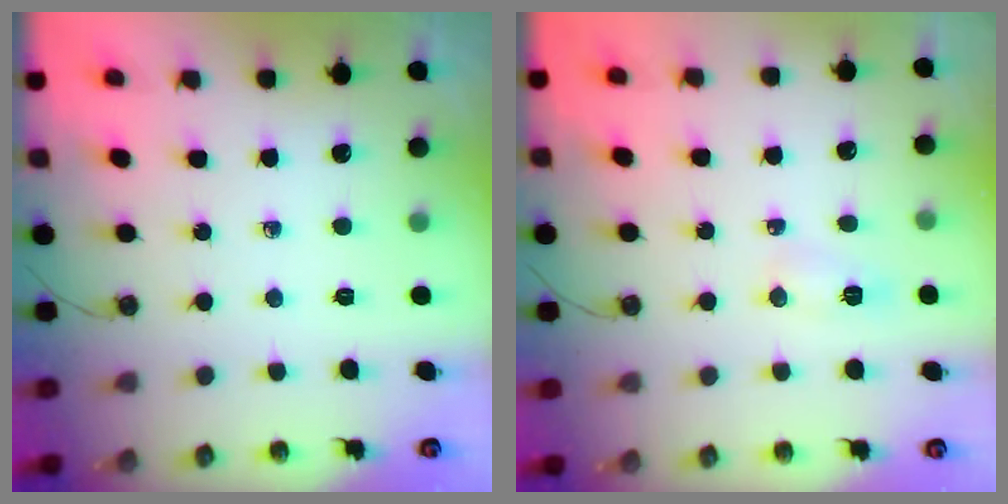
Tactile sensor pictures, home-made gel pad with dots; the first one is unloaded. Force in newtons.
{"total": 7.2, "press": 7.0, "slide": 1.6}